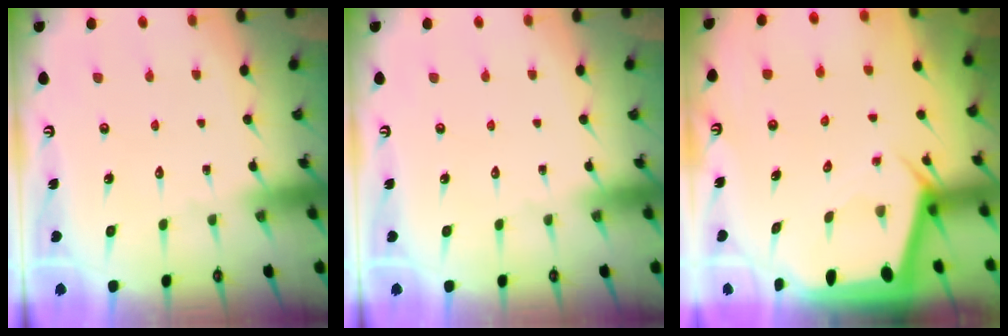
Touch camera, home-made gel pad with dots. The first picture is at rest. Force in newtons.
{"total": 0.0}
{"total": 3.3, "press": 3.3, "slide": 0.3}